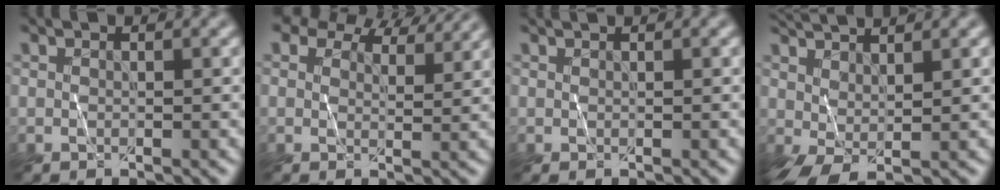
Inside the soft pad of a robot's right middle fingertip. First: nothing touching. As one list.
[{"total": 8.6, "force": [6.9, 3.4, 3.9], "torque": [-0.067, 0.006, 0.092]}, {"total": 0.9, "force": [0.6, 0.2, 0.6], "torque": [-0.010, -0.002, 0.001]}, {"total": 4.6, "force": [1.7, 1.5, 4.0], "torque": [-0.065, 0.013, 0.031]}]